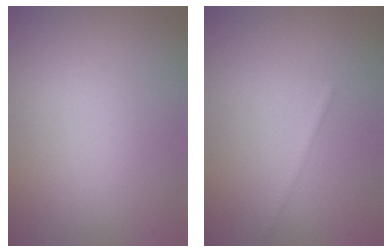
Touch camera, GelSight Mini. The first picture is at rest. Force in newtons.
{"total": 0.8, "press": 0.8, "slide": 0.1}